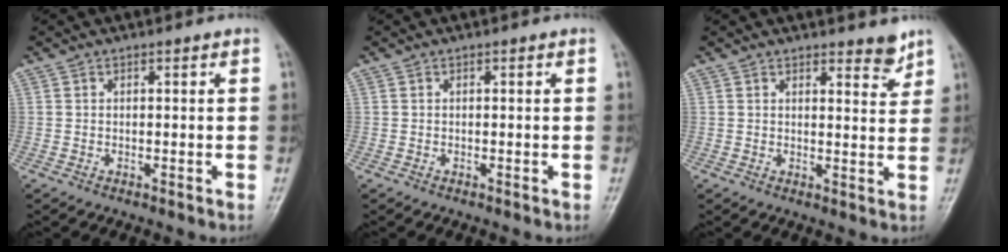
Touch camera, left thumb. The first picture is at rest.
{"total": 0.0}
{"total": 3.7, "force": [3.0, 1.2, 1.7], "torque": [-0.005, -0.024, 0.040]}